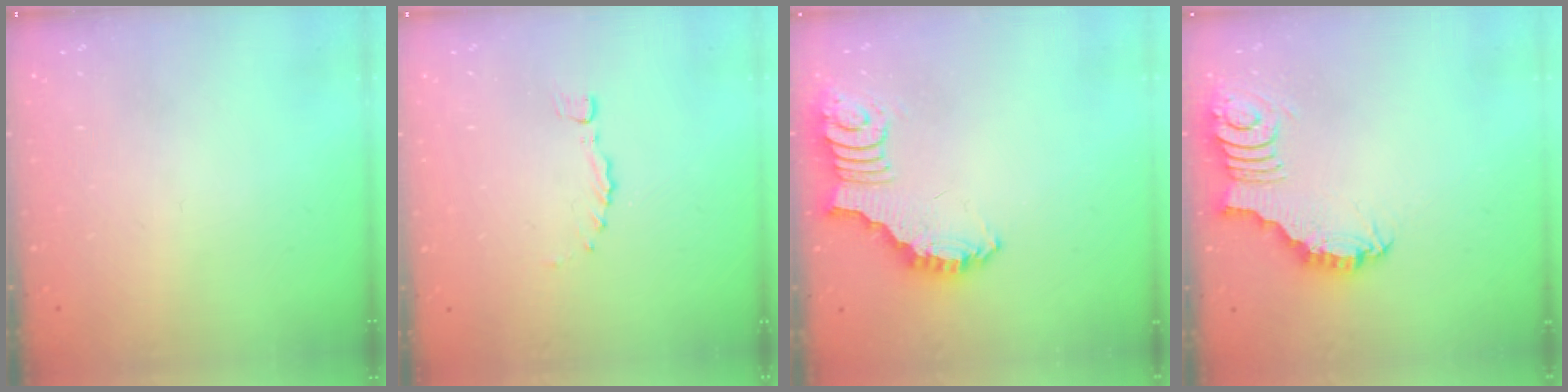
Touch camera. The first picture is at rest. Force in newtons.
{"total": 0.0}
{"total": 2.7, "press": 2.6, "slide": 0.6}
{"total": 3.0, "press": 3.0, "slide": 0.0}